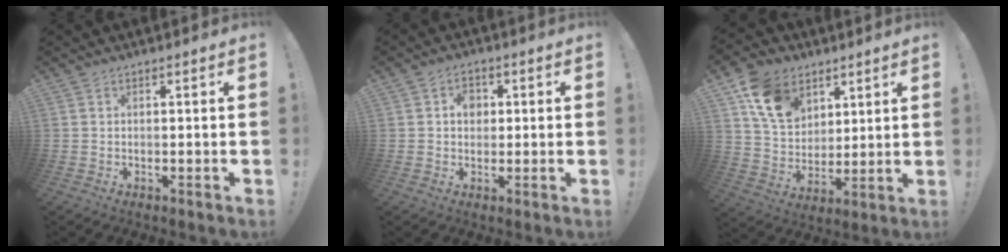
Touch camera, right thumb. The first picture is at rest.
{"total": 4.5, "force": [0.8, 3.8, 2.3], "torque": [-0.022, -0.002, 0.010]}
{"total": 15.0, "force": [7.9, 10.7, 6.8], "torque": [-0.122, -0.028, 0.159]}